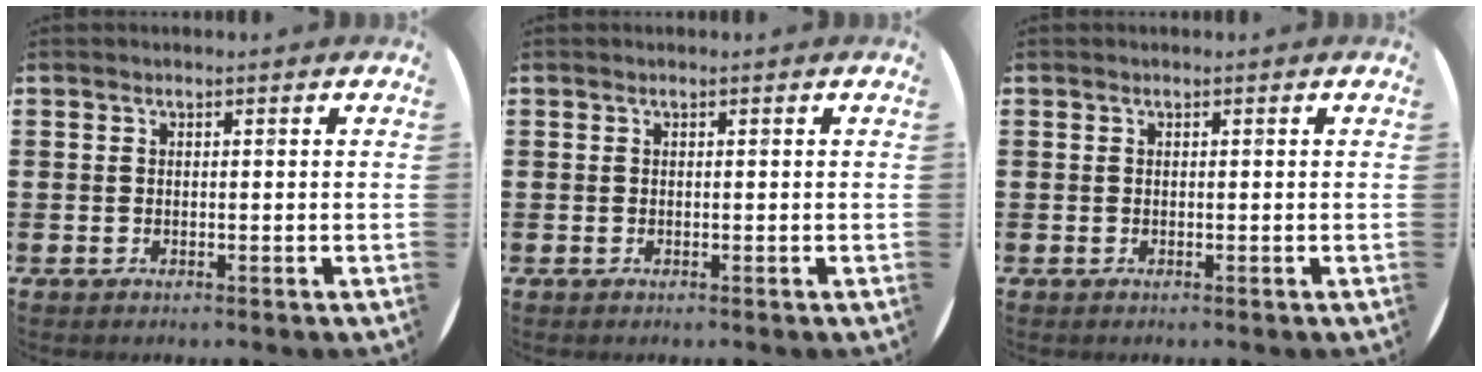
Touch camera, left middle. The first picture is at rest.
{"total": 0.0}
{"total": 0.0}